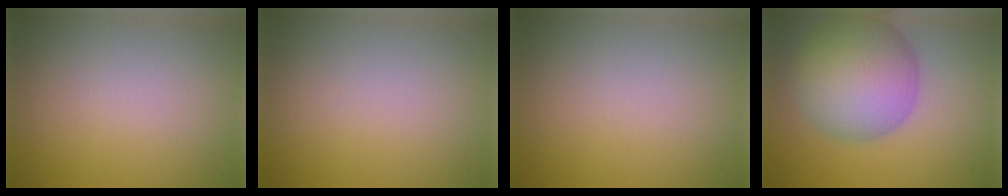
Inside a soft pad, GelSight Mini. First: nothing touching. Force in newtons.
{"total": 0.0}
{"total": 0.0}
{"total": 10.2, "press": 10.2, "slide": 0.4}